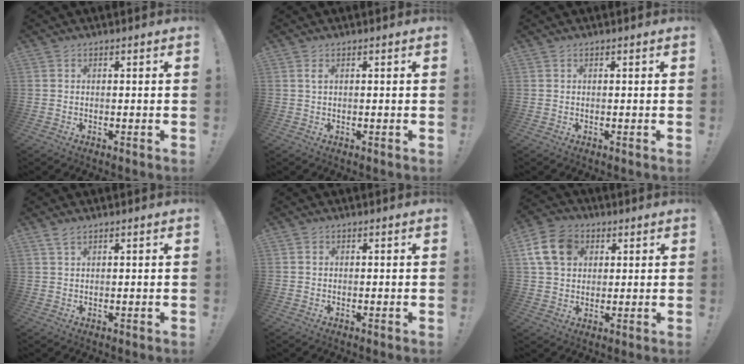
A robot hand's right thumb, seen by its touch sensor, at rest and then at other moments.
{"total": 1.3, "force": [0.5, 0.3, 1.2], "torque": [-0.026, 0.003, 0.007]}
{"total": 0.0}
{"total": 2.8, "force": [2.0, 1.1, 1.7], "torque": [-0.034, -0.004, 0.037]}
{"total": 0.7, "force": [0.2, 0.6, 0.1], "torque": [-0.009, 0.006, 0.006]}
{"total": 12.8, "force": [4.8, 9.9, 6.7], "torque": [-0.120, -0.008, 0.099]}